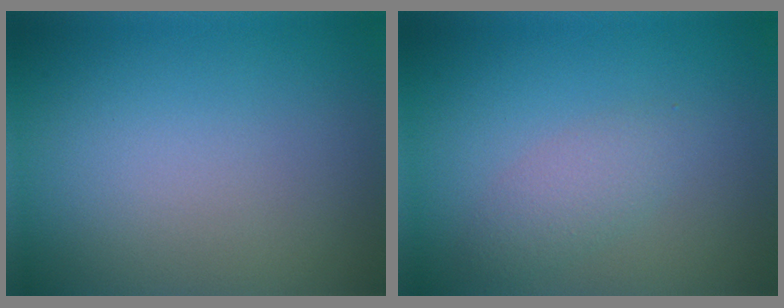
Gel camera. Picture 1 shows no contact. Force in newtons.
{"total": 2.0, "press": 2.0, "slide": 0.1}